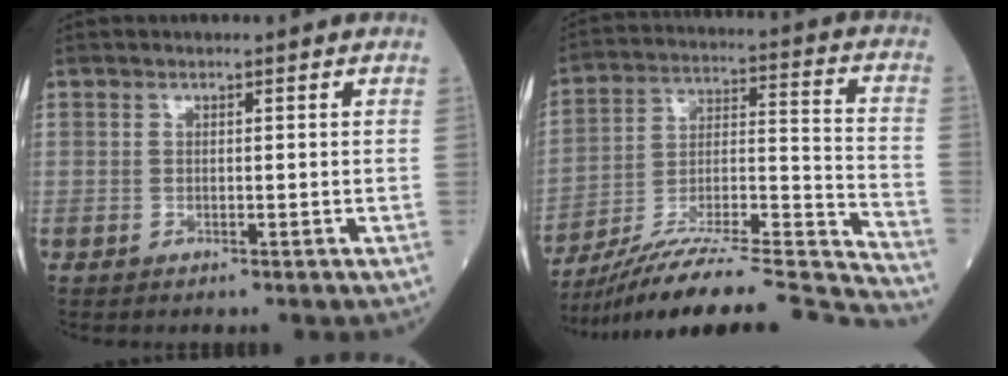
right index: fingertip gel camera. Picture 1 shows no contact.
{"total": 26.7, "force": [-24.7, -0.3, 10.2], "torque": [-0.126, -0.009, -0.377]}